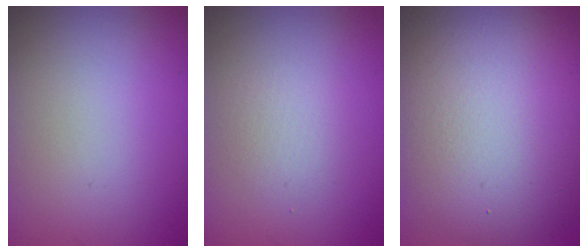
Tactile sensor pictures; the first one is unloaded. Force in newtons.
{"total": 1.4, "press": 1.4, "slide": 0.1}
{"total": 12.5, "press": 12.5, "slide": 0.7}